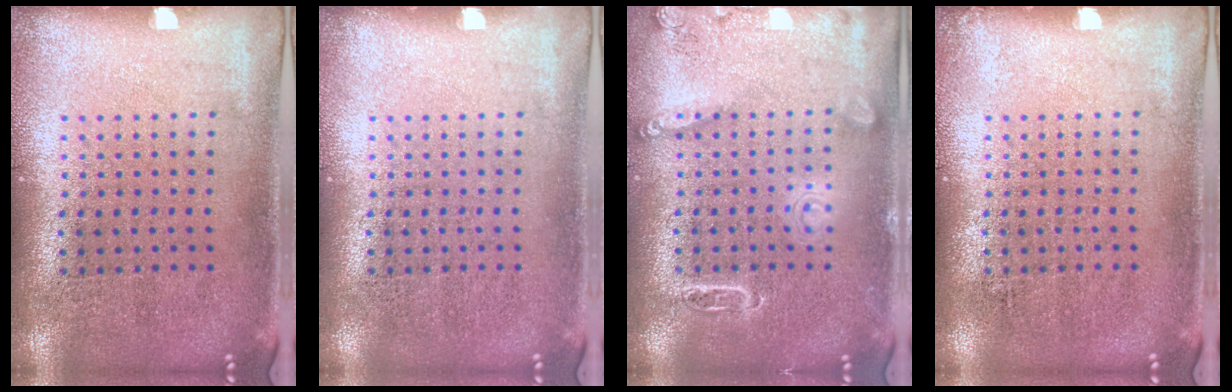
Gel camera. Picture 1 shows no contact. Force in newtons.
{"total": 0.0}
{"total": 2.5, "press": 2.5, "slide": 0.3}
{"total": 0.0}